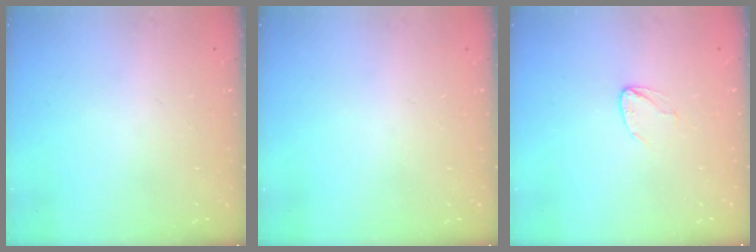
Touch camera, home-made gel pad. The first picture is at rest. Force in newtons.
{"total": 0.0}
{"total": 3.3, "press": 3.3, "slide": 0.3}